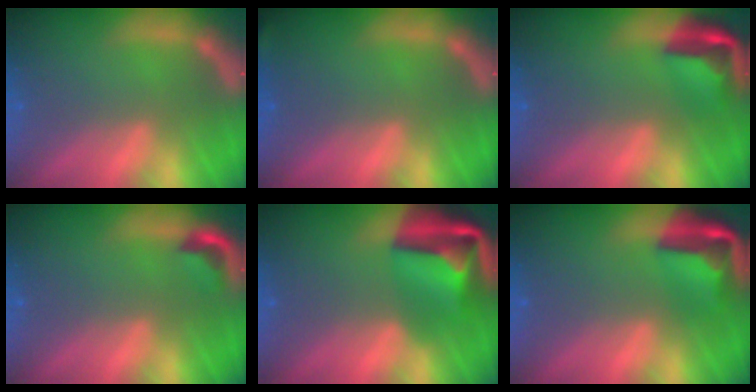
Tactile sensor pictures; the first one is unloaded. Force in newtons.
{"total": 0.9}
{"total": 5.0}
{"total": 1.9}
{"total": 9.5}
{"total": 6.4}